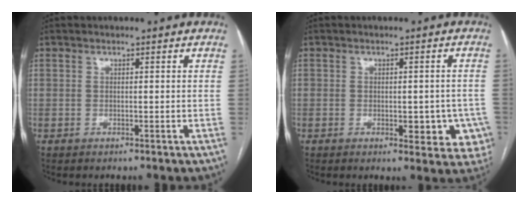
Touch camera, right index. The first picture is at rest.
{"total": 7.2, "force": [-2.0, 3.8, 5.8], "torque": [-0.048, 0.011, -0.018]}